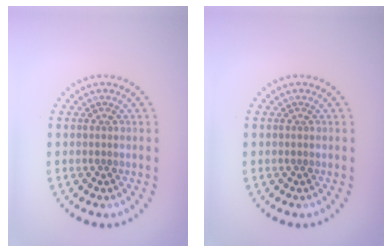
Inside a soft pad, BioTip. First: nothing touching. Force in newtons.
{"total": 0.0}